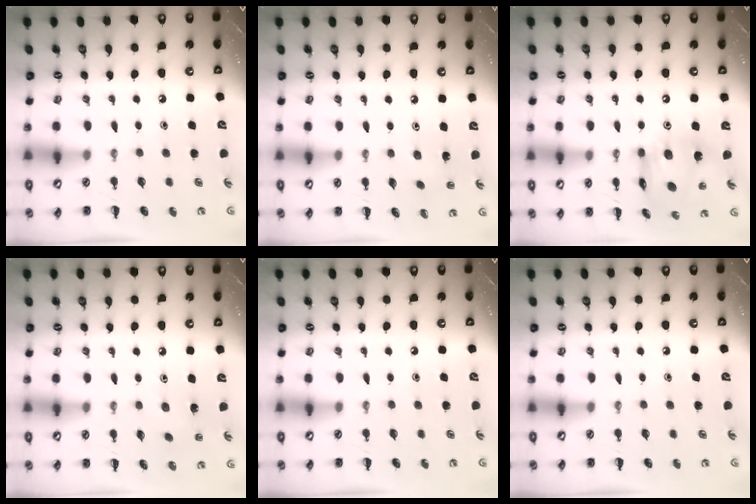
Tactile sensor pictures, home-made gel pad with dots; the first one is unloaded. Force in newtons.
{"total": 1.8, "press": 1.7, "slide": 0.7}
{"total": 14.4, "press": 14.3, "slide": 1.7}
{"total": 2.9, "press": 2.8, "slide": 0.9}
{"total": 0.0}
{"total": 0.0}